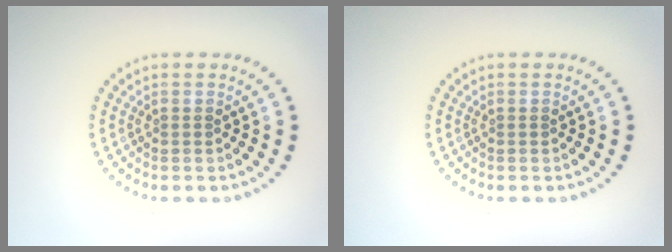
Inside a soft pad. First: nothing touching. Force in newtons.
{"total": 0.0}